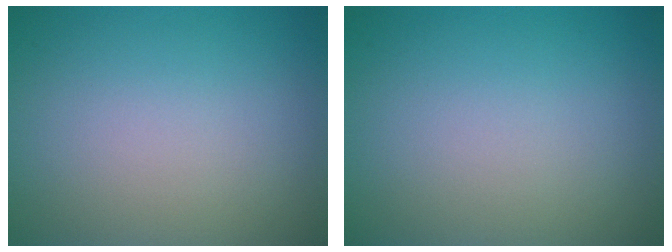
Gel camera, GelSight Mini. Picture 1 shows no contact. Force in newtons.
{"total": 0.0}